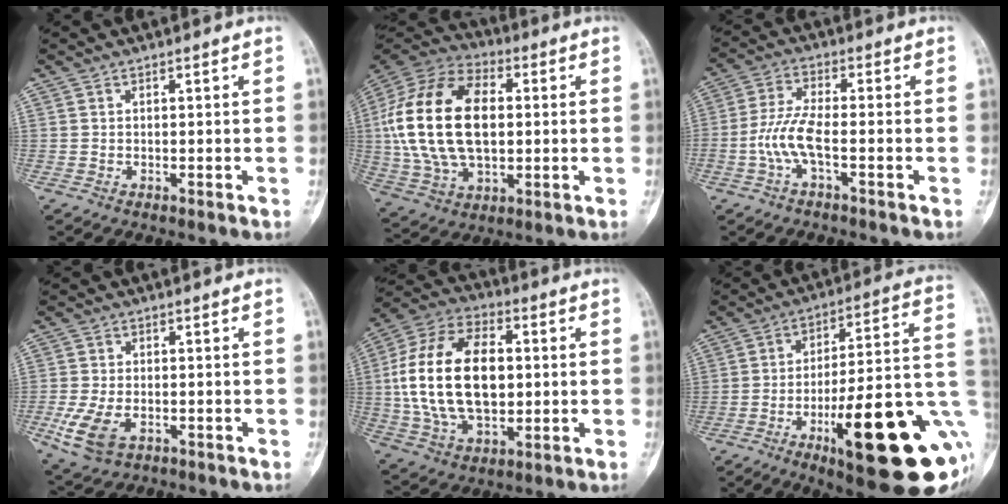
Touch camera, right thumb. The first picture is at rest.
{"total": 24.7, "force": [1.6, 14.9, 19.6], "torque": [-0.387, 0.008, 0.031]}
{"total": 6.9, "force": [-2.2, 1.9, 6.2], "torque": [-0.150, 0.020, -0.049]}
{"total": 8.0, "force": [-2.7, 4.8, 5.8], "torque": [-0.127, 0.002, -0.043]}
{"total": 23.0, "force": [1.2, 13.8, 18.3], "torque": [-0.344, 0.009, 0.025]}
{"total": 30.8, "force": [-9.4, 8.3, 28.2], "torque": [-0.335, 0.025, -0.128]}